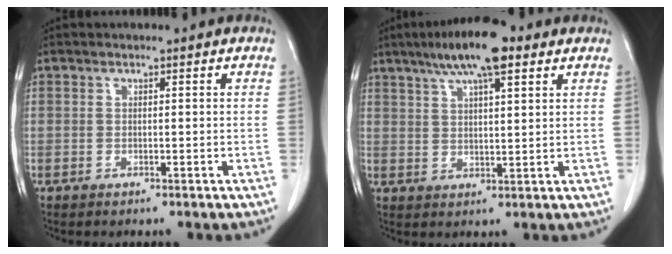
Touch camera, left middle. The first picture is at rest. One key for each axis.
{"total": 10.3, "fx": 6.5, "fy": 2.0, "fz": 7.7, "tx": -0.135, "ty": 0.019, "tz": 0.105}